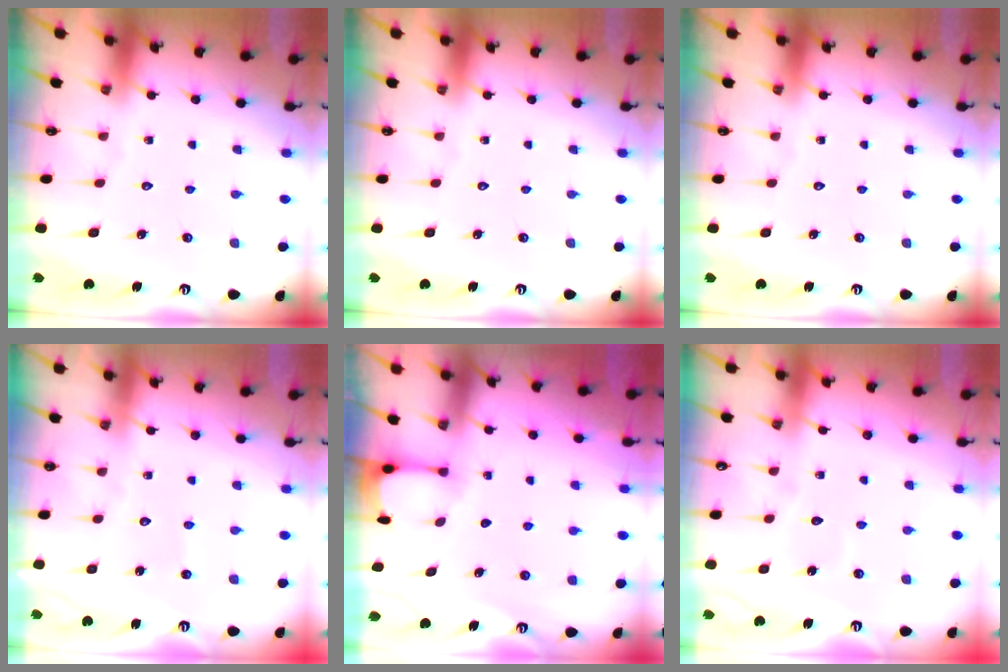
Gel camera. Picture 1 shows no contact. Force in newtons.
{"total": 0.0}
{"total": 0.0}
{"total": 2.6, "press": 2.6, "slide": 0.2}
{"total": 2.3, "press": 2.3, "slide": 0.3}
{"total": 2.7, "press": 2.7, "slide": 0.2}